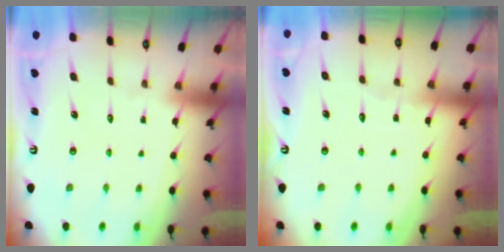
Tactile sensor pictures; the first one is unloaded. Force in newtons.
{"total": 2.6, "press": 2.6, "slide": 0.3}